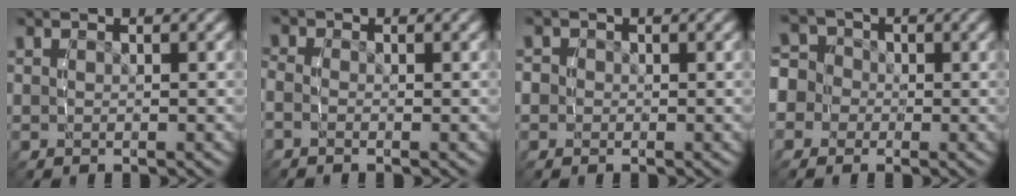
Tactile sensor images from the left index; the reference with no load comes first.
{"total": 2.4, "force": [-0.7, 2.0, 1.0], "torque": [-0.027, 0.005, -0.025]}
{"total": 2.7, "force": [-0.3, 2.6, 0.6], "torque": [-0.026, 0.003, -0.019]}
{"total": 9.4, "force": [-0.6, 8.9, 3.1], "torque": [-0.094, -0.017, -0.032]}